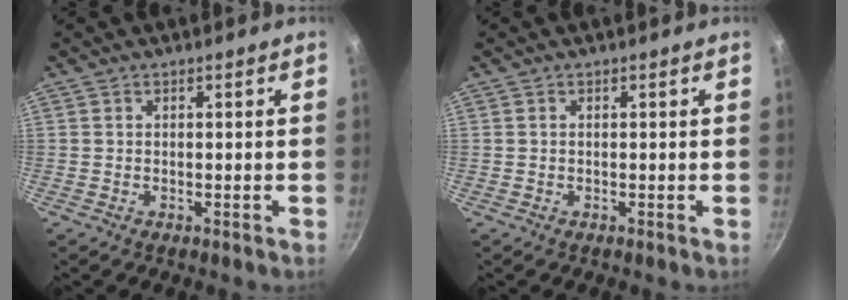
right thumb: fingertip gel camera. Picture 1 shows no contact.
{"total": 0.0}